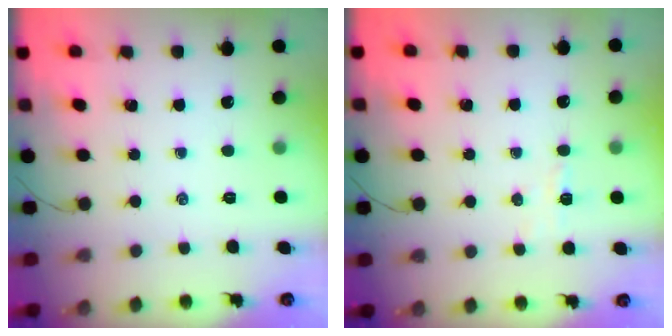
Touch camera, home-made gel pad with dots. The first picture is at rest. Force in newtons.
{"total": 2.6, "press": 2.5, "slide": 0.9}